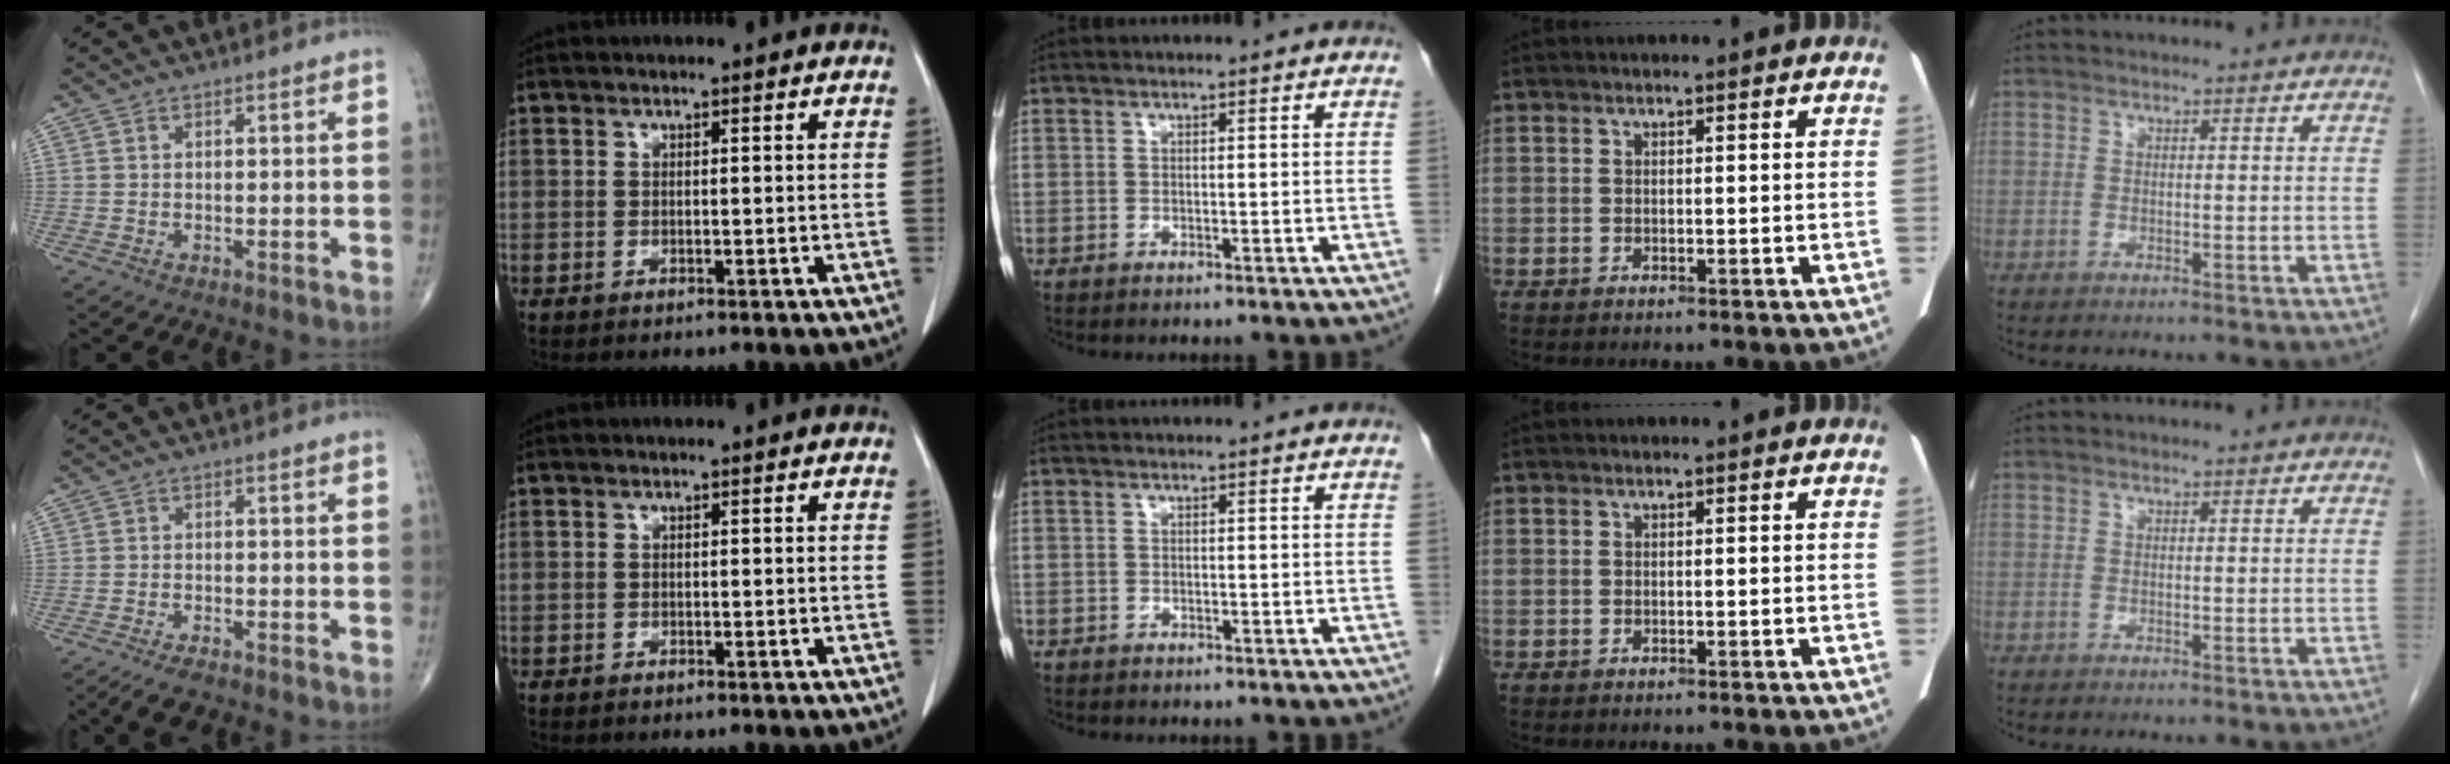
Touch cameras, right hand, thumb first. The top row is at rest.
{"thumb": {"total": 3.3, "force": [-2.7, 0.8, 1.7], "torque": [-0.038, 0.005, -0.049]}, "middle": {"total": 0.9, "force": [-0.7, 0.5, 0.1], "torque": [-0.009, 0.002, -0.012]}}